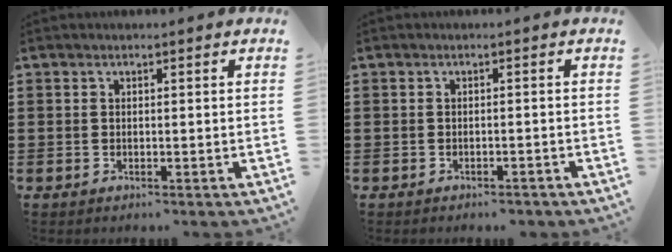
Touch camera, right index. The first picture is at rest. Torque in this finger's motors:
{"motor_torque": [-0.12, 0.09, -0.22, -0.09]}